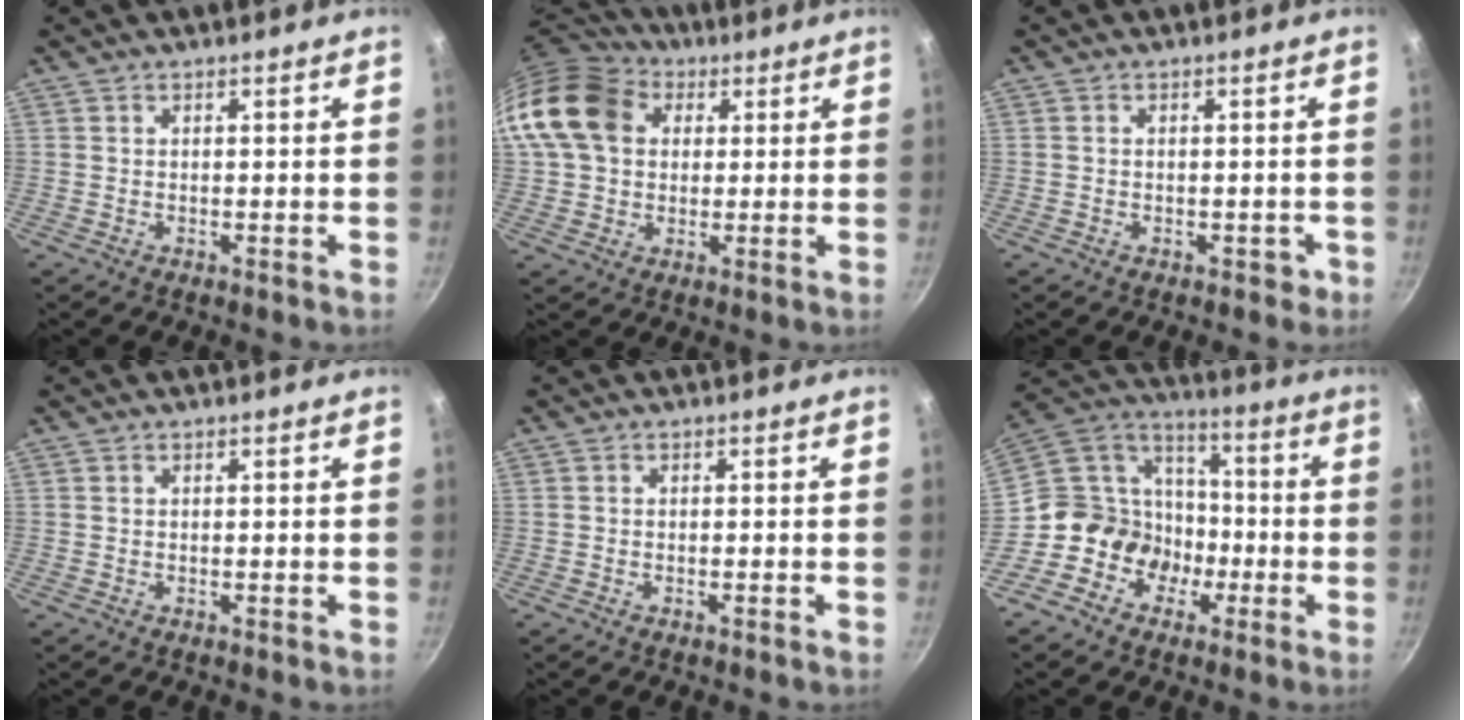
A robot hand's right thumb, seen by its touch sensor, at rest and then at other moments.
{"total": 15.1, "force": [3.7, 11.8, 8.7], "torque": [-0.152, 0.024, 0.052]}
{"total": 1.7, "force": [-0.8, 1.2, 0.8], "torque": [0.000, 0.015, 0.000]}
{"total": 0.0}
{"total": 0.5, "force": [-0.4, 0.0, 0.4], "torque": [-0.012, 0.004, -0.007]}
{"total": 13.6, "force": [-5.2, 11.9, 4.0], "torque": [-0.003, 0.062, -0.107]}